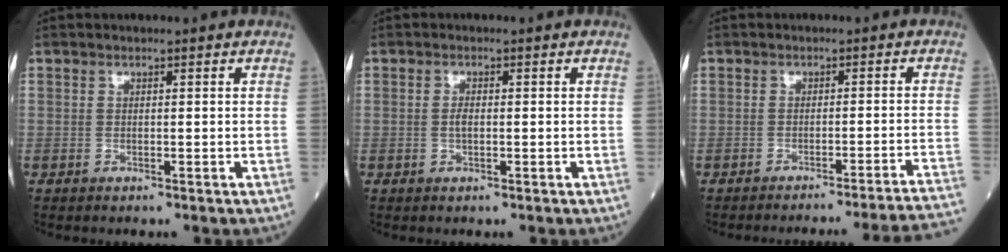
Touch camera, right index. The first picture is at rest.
{"total": 1.3, "force": [-0.1, 0.5, 1.2], "torque": [-0.027, 0.001, -0.003]}
{"total": 16.6, "force": [-15.8, -3.3, 3.7], "torque": [0.003, -0.026, -0.186]}